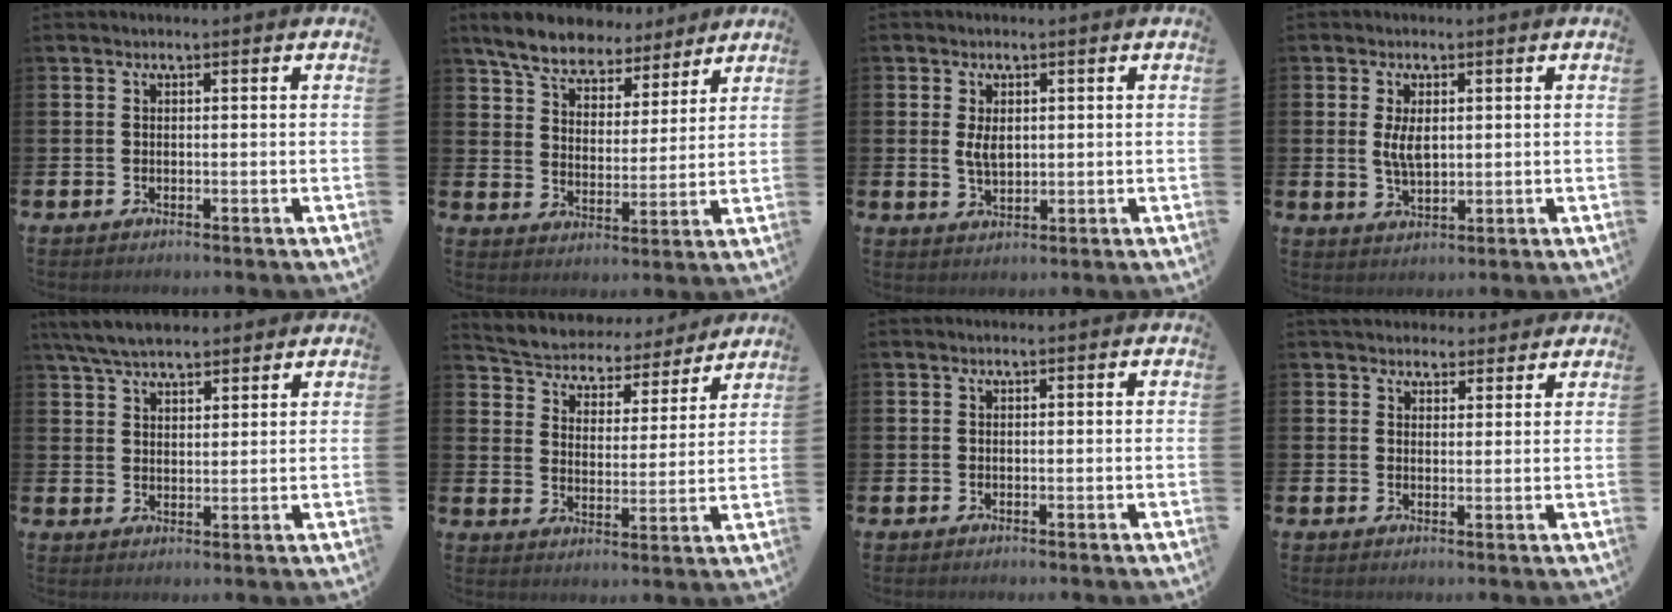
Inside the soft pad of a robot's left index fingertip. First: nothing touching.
{"total": 7.8, "force": [7.2, 2.7, 1.7], "torque": [-0.067, -0.036, 0.129]}
{"total": 3.3, "force": [0.9, 2.0, 2.6], "torque": [-0.034, -0.001, 0.011]}
{"total": 4.0, "force": [1.0, 2.0, 3.4], "torque": [-0.058, 0.002, 0.016]}
{"total": 6.0, "force": [5.6, 1.4, 1.6], "torque": [-0.053, -0.010, 0.104]}
{"total": 5.3, "force": [5.0, 1.8, 0.2], "torque": [-0.032, -0.045, 0.081]}
{"total": 0.0}
{"total": 4.0, "force": [3.7, 1.4, 0.1], "torque": [-0.001, -0.012, 0.067]}